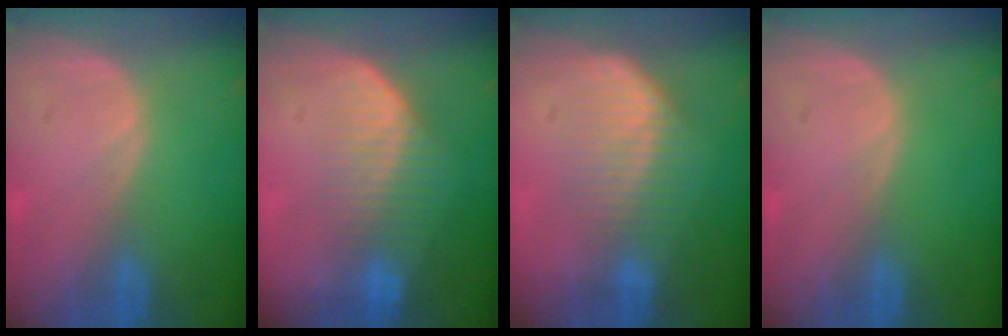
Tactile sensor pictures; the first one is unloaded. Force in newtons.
{"total": 7.4, "press": 6.3, "slide": 3.9}
{"total": 7.4, "press": 6.4, "slide": 3.8}
{"total": 0.0}